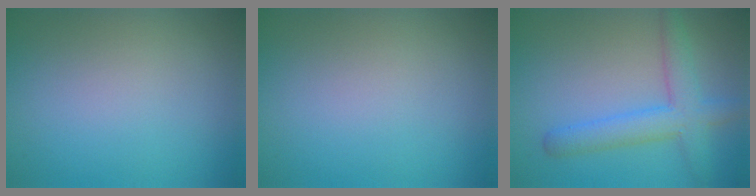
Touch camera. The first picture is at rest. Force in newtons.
{"total": 0.0}
{"total": 4.5, "press": 4.5, "slide": 0.1}